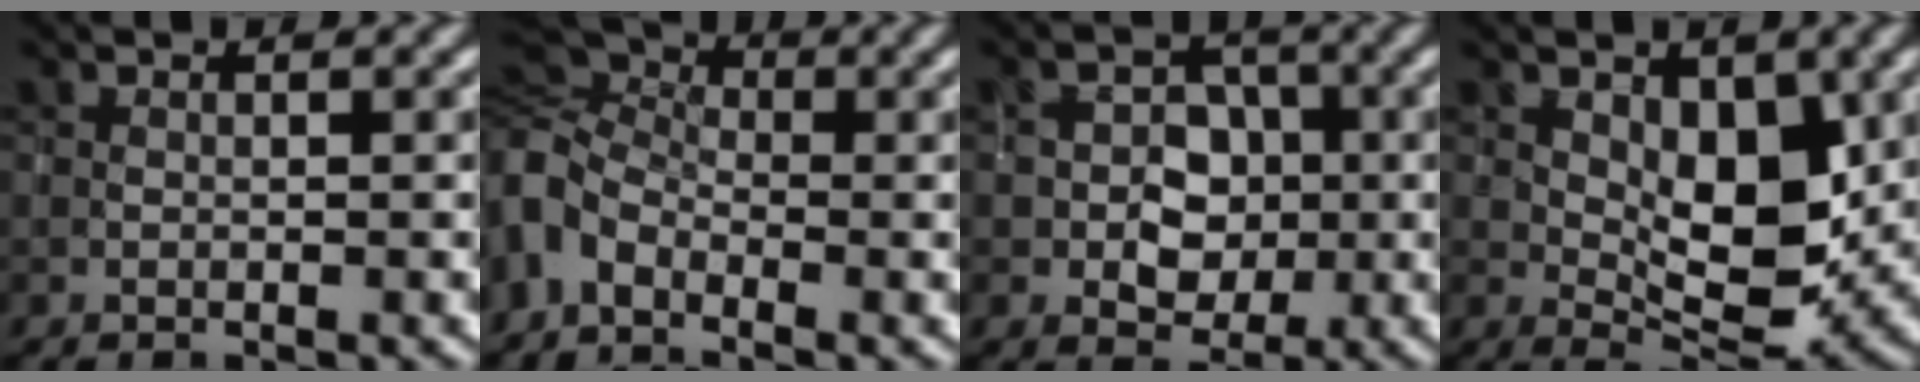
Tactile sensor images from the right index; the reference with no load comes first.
{"total": 6.0, "force": [-0.8, 4.0, 4.4], "torque": [-0.113, 0.003, -0.034]}
{"total": 4.9, "force": [-0.7, 3.8, 2.9], "torque": [-0.020, -0.001, -0.022]}
{"total": 6.1, "force": [1.0, 3.4, 4.9], "torque": [-0.075, -0.013, 0.024]}